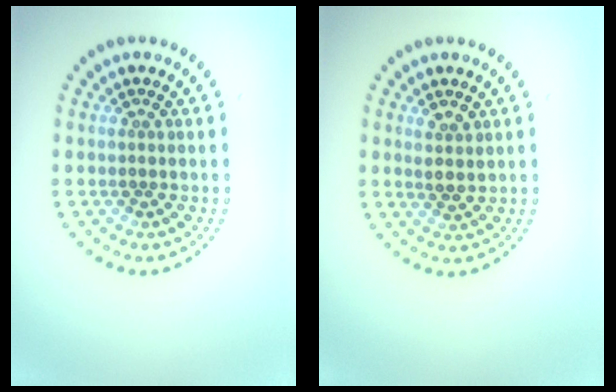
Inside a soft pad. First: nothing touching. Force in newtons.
{"total": 1.8, "press": 1.5, "slide": 1.0}